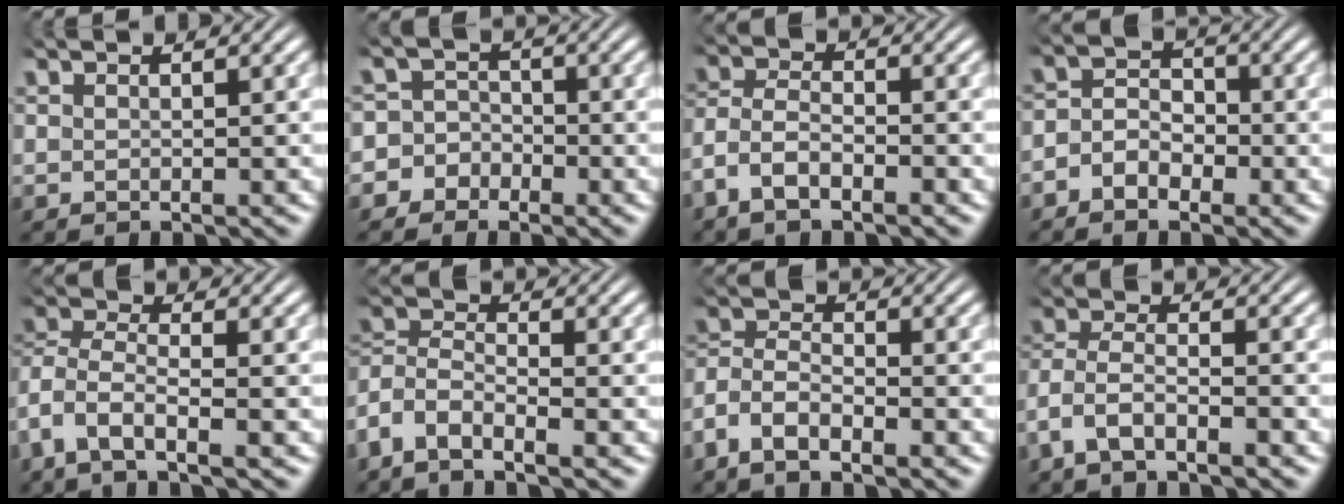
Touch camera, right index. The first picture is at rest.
{"total": 6.9, "force": [-2.5, 6.3, 1.3], "torque": [-0.041, -0.013, -0.052]}
{"total": 4.5, "force": [-1.6, 3.6, 2.2], "torque": [-0.067, -0.013, -0.030]}
{"total": 4.4, "force": [-1.7, 3.6, 1.9], "torque": [-0.026, 0.004, -0.042]}
{"total": 5.6, "force": [-1.0, 4.5, 3.3], "torque": [-0.107, -0.023, -0.017]}
{"total": 7.4, "force": [-2.3, 6.5, 2.6], "torque": [-0.090, -0.024, -0.052]}
{"total": 6.0, "force": [-1.9, 5.2, 2.4], "torque": [-0.077, -0.015, -0.043]}
{"total": 4.0, "force": [-1.5, 3.2, 2.0], "torque": [-0.069, -0.020, -0.025]}